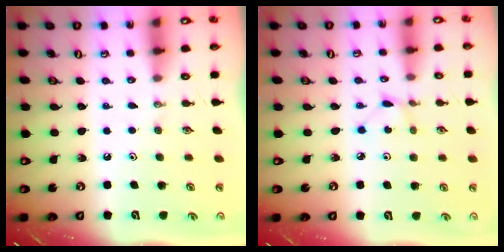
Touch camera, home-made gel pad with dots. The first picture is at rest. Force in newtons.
{"total": 1.1, "press": 1.1, "slide": 0.1}